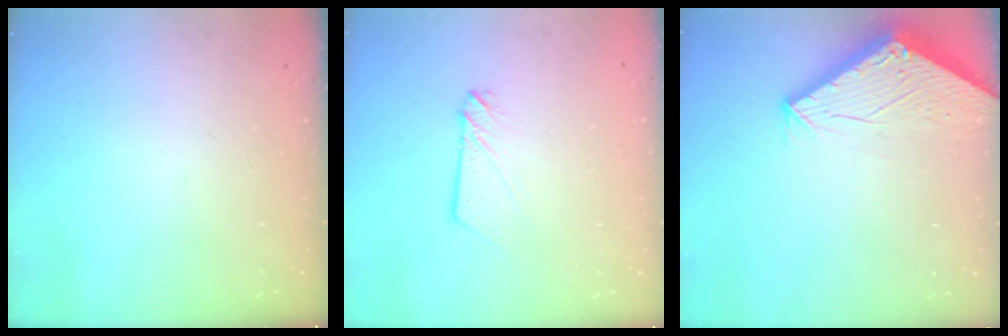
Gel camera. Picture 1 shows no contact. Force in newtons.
{"total": 2.9, "press": 2.9, "slide": 0.4}
{"total": 2.8, "press": 2.8, "slide": 0.1}